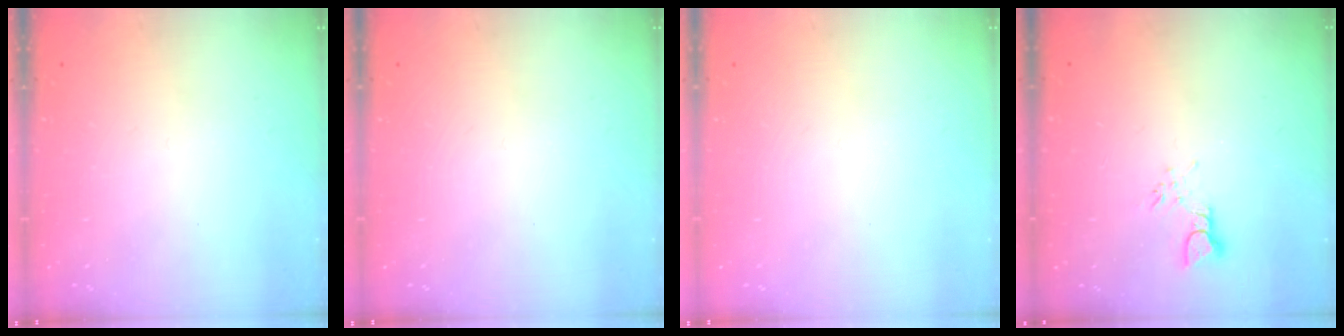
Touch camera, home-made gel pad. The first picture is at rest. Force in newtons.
{"total": 0.0}
{"total": 0.0}
{"total": 2.8, "press": 2.8, "slide": 0.5}